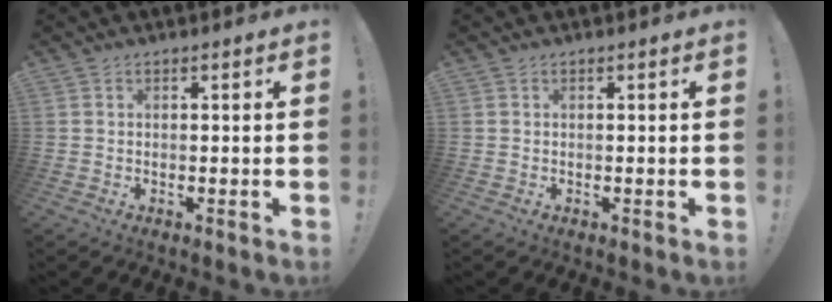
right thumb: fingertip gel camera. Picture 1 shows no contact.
{"total": 0.0}